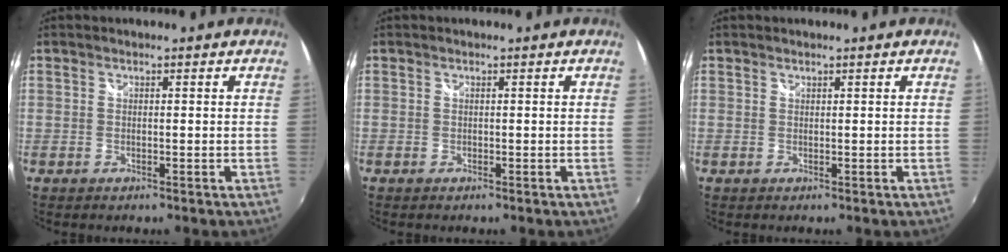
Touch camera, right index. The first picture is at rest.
{"total": 0.0}
{"total": 0.0}